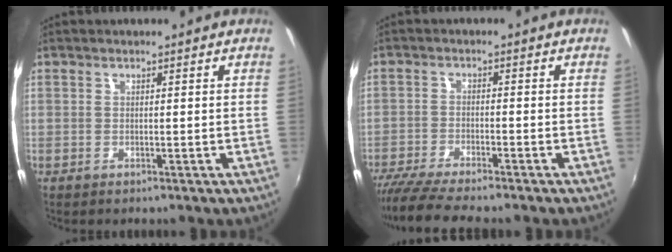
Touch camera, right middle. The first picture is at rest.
{"total": 9.0, "force": [-8.0, 0.2, 4.2], "torque": [-0.104, -0.032, -0.139]}